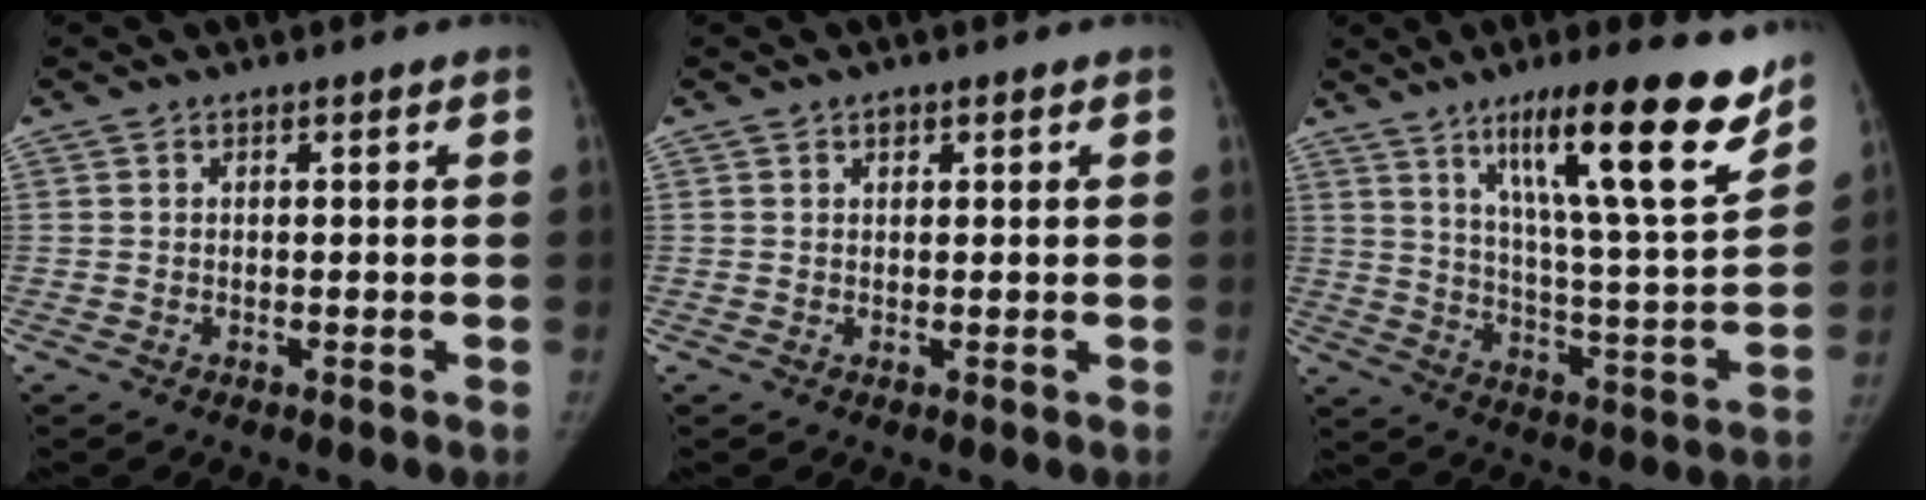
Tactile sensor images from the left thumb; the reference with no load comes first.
{"total": 1.0, "force": [0.5, 0.7, 0.4], "torque": [0.002, -0.002, 0.008]}
{"total": 21.8, "force": [13.8, 3.2, 16.6], "torque": [-0.232, -0.066, 0.222]}